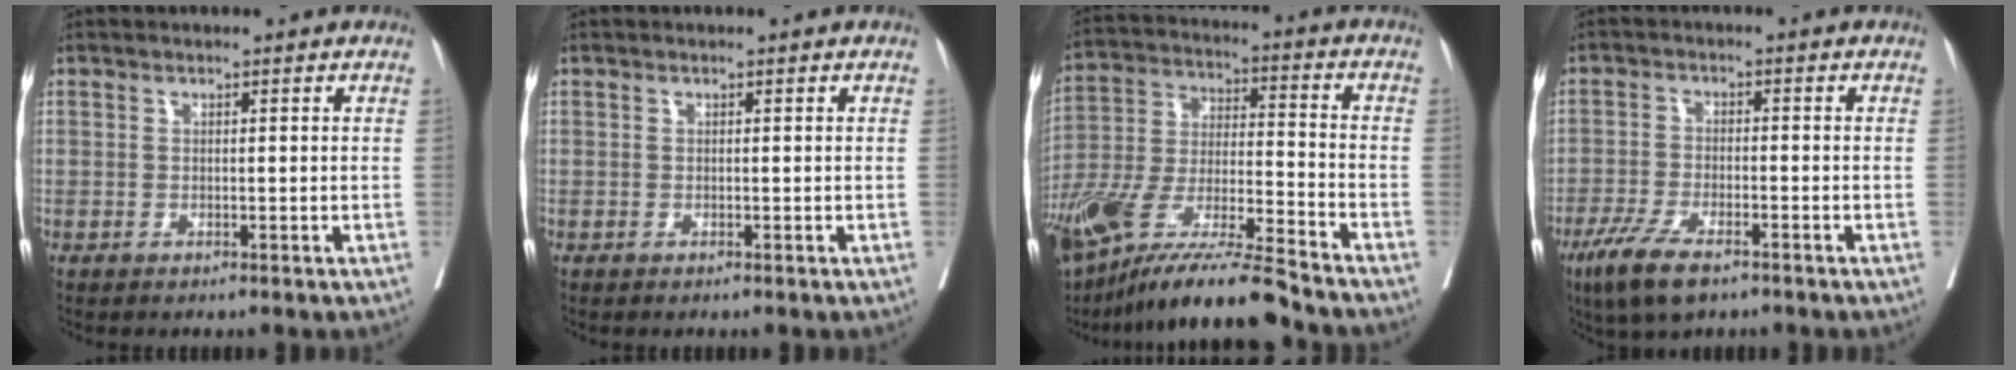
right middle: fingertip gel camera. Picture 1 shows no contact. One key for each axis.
{"total": 0.0}
{"total": 20.6, "fx": -16.1, "fy": 1.3, "fz": 12.7, "tx": -0.266, "ty": -0.039, "tz": -0.301}
{"total": 7.7, "fx": -5.1, "fy": 2.1, "fz": 5.4, "tx": -0.109, "ty": -0.017, "tz": -0.089}